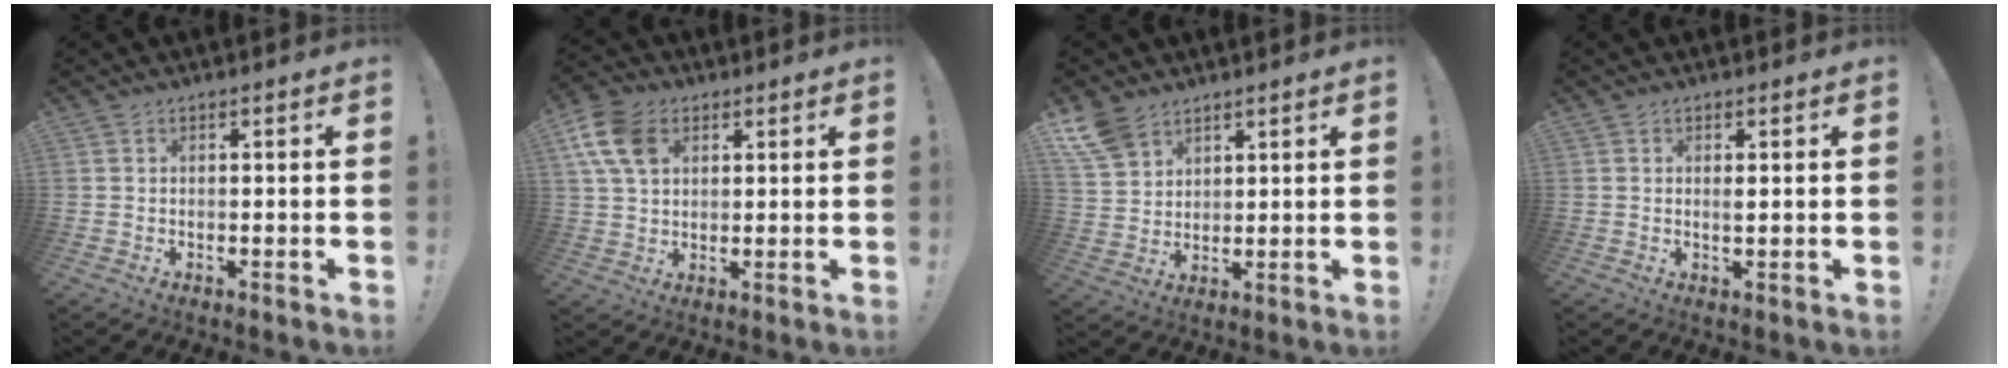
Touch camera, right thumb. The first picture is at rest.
{"total": 12.5, "force": [4.7, 8.9, 7.3], "torque": [-0.131, -0.008, 0.094]}
{"total": 8.8, "force": [6.3, 5.3, 3.1], "torque": [-0.058, -0.035, 0.128]}
{"total": 1.2, "force": [0.4, 0.1, 1.1], "torque": [-0.008, -0.008, 0.004]}